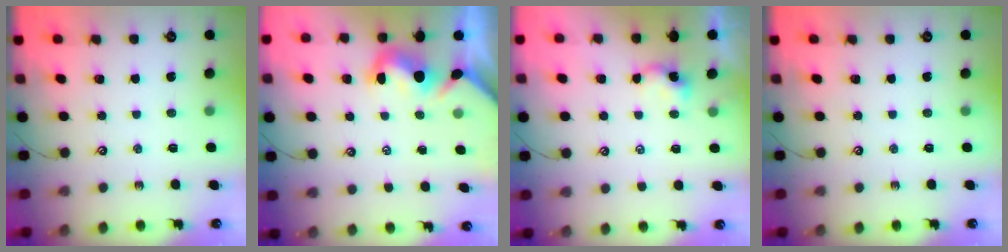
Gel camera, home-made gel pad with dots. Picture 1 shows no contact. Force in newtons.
{"total": 1.5, "press": 1.2, "slide": 0.9}
{"total": 2.8, "press": 2.8, "slide": 0.0}
{"total": 0.0}